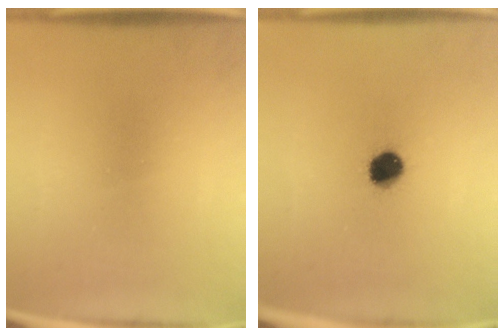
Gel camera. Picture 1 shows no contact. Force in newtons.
{"total": 6.5}